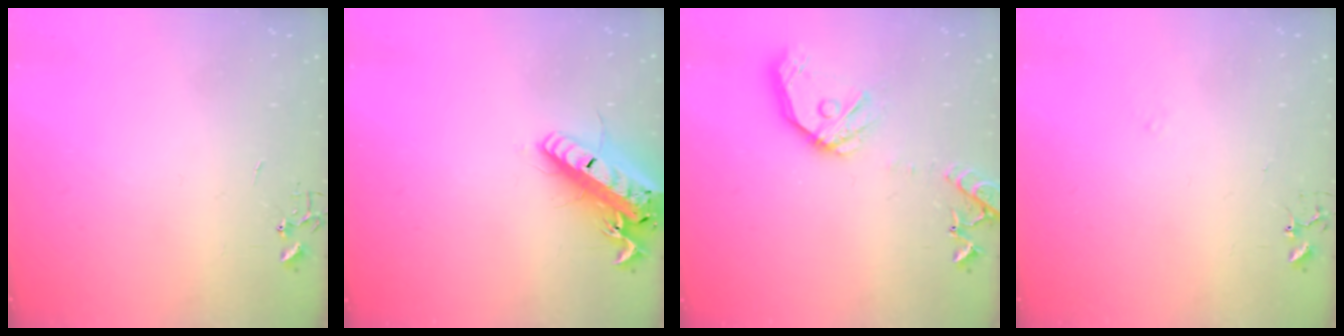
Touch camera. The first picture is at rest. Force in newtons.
{"total": 21.8, "press": 21.4, "slide": 4.2}
{"total": 16.6, "press": 16.4, "slide": 2.7}
{"total": 5.7, "press": 5.6, "slide": 0.7}